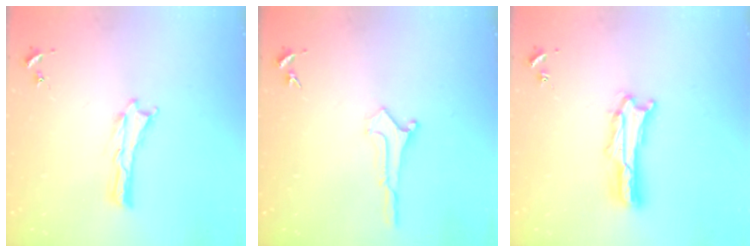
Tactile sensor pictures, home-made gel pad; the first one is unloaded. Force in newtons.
{"total": 0.0}
{"total": 3.0, "press": 2.9, "slide": 0.3}